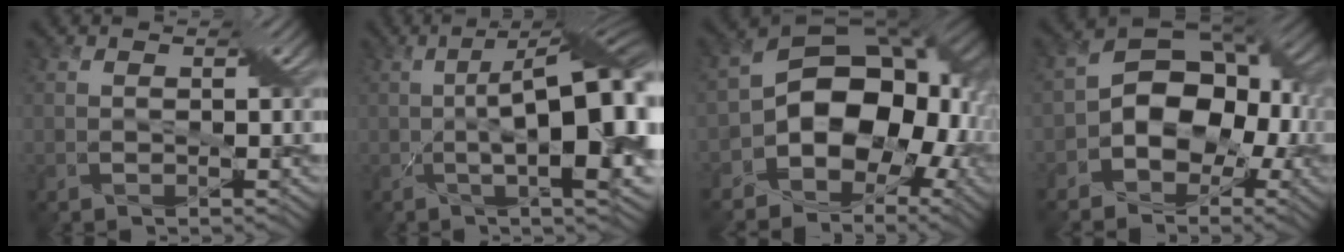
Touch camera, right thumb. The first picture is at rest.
{"total": 15.7, "force": [-1.3, 5.0, 14.8], "torque": [-0.214, 0.006, -0.018]}
{"total": 14.2, "force": [-3.8, 10.2, 9.1], "torque": [-0.127, -0.014, -0.076]}
{"total": 10.9, "force": [-2.5, 7.8, 7.3], "torque": [-0.105, -0.003, -0.057]}